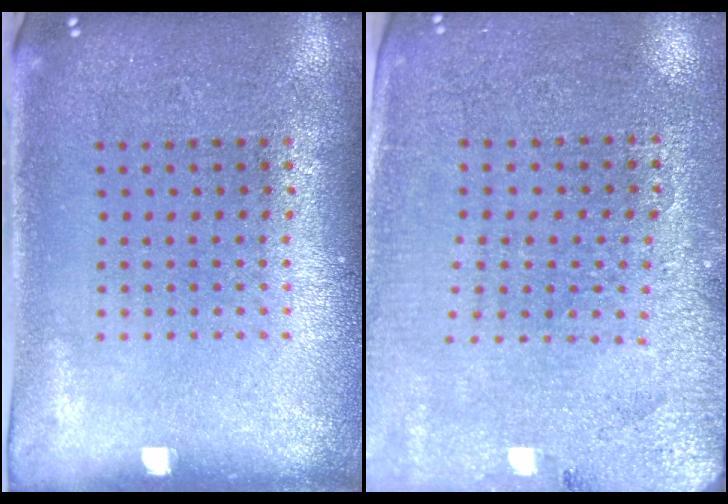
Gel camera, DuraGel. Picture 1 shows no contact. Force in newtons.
{"total": 2.8, "press": 2.8, "slide": 0.5}